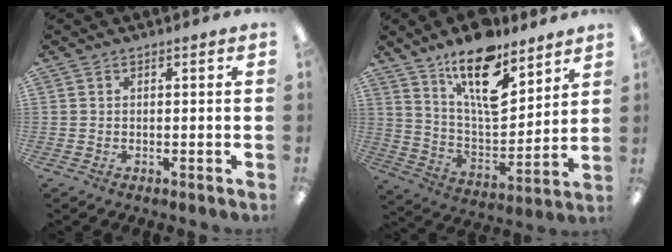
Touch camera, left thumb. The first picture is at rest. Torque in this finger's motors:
{"motor_torque": [0.99, 1.11, 1.30, -1.47, 0.14]}